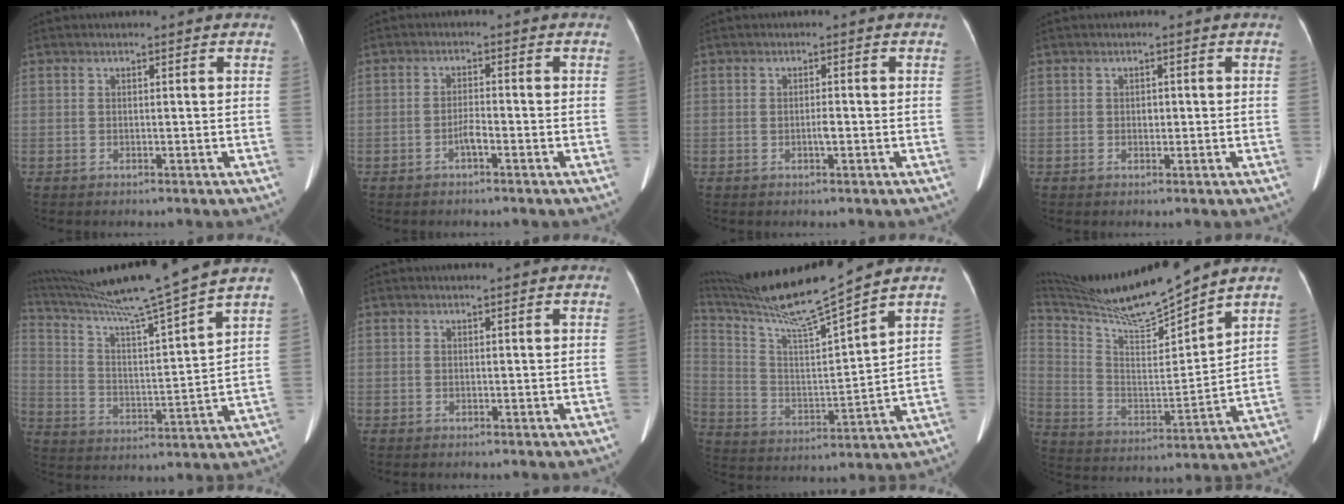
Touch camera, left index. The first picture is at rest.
{"total": 2.1, "force": [-1.3, 0.2, 1.6], "torque": [-0.029, 0.002, -0.024]}
{"total": 1.2, "force": [-0.4, 0.1, 1.1], "torque": [-0.023, -0.001, -0.007]}
{"total": 1.0, "force": [-0.1, 0.7, 0.6], "torque": [-0.011, 0.001, -0.001]}
{"total": 19.3, "force": [16.6, -2.8, 9.4], "torque": [-0.169, -0.027, 0.263]}
{"total": 1.5, "force": [1.4, -0.1, 0.6], "torque": [-0.008, 0.015, 0.022]}
{"total": 15.8, "force": [14.1, -2.7, 6.8], "torque": [-0.140, -0.023, 0.255]}
{"total": 15.6, "force": [14.4, -1.1, 5.9], "torque": [-0.124, -0.012, 0.268]}